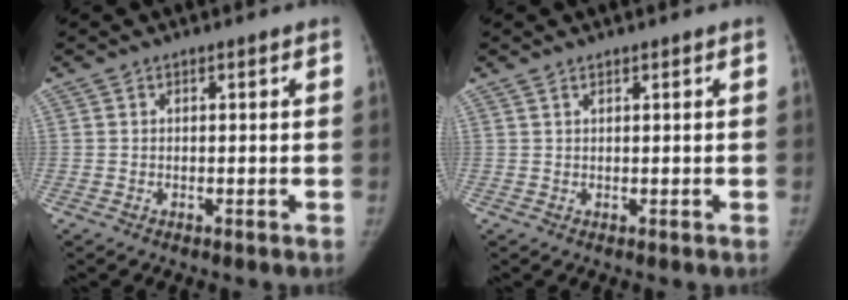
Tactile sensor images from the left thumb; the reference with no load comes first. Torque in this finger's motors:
{"motor_torque": [-0.29, -0.05, -0.11, 0.42, -0.01]}